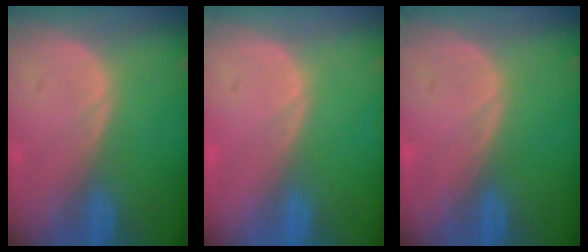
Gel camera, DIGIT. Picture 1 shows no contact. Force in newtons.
{"total": 0.0}
{"total": 0.0}